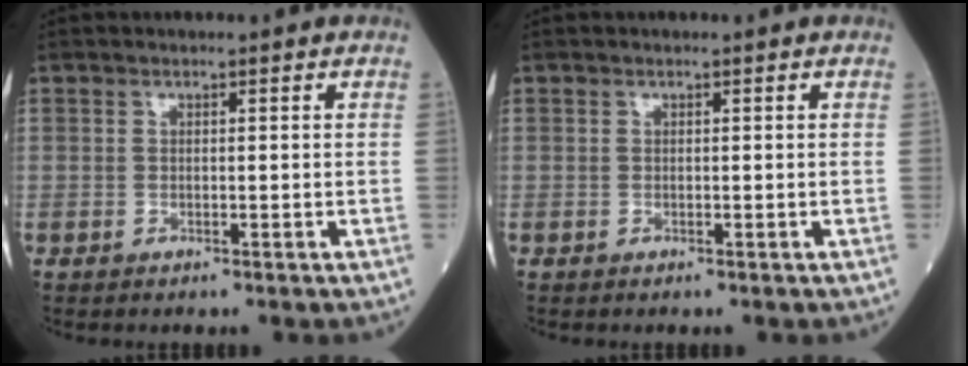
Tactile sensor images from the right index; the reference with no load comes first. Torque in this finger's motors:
{"motor_torque": [0.03, 0.12, 0.05, 0.01]}